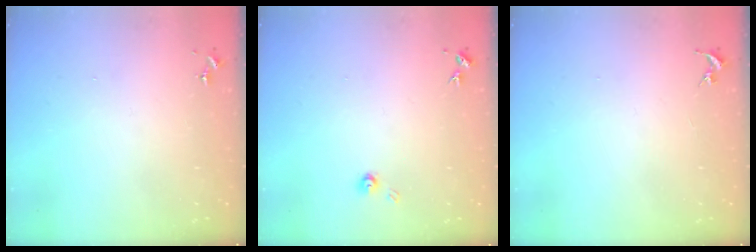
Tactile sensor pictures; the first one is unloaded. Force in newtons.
{"total": 4.3, "press": 4.3, "slide": 0.3}
{"total": 0.0}